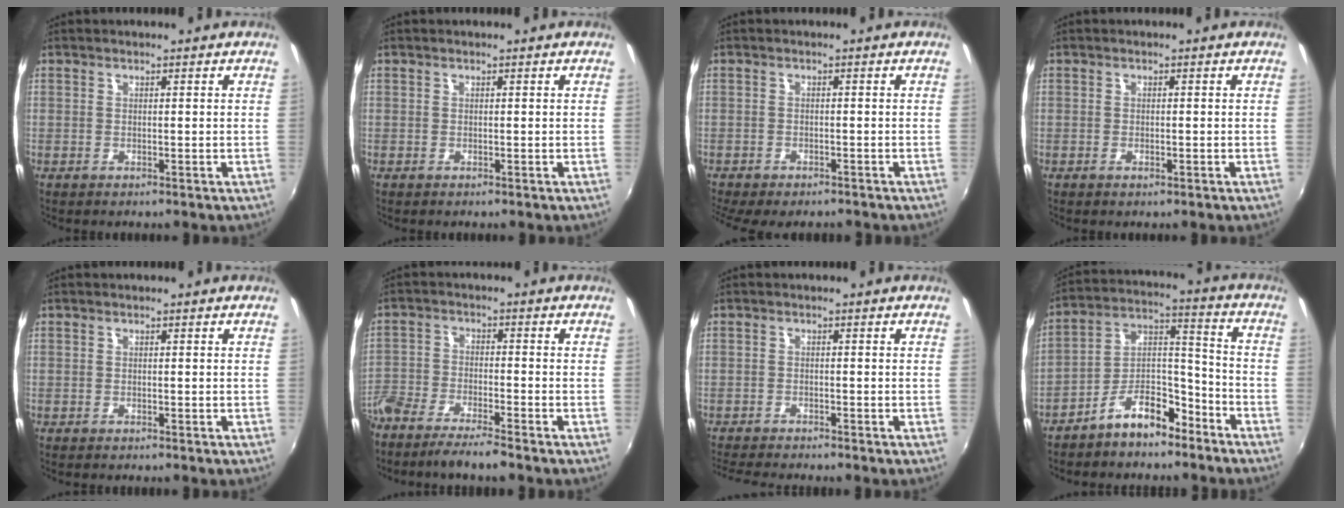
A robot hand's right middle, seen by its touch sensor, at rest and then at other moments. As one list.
[{"total": 0.0}, {"total": 6.9, "force": [-5.8, 1.9, 3.2], "torque": [-0.076, -0.032, -0.092]}, {"total": 0.8, "force": [-0.5, 0.4, 0.5], "torque": [-0.009, -0.002, -0.008]}, {"total": 0.6, "force": [-0.6, 0.1, 0.2], "torque": [-0.003, -0.003, -0.012]}, {"total": 8.8, "force": [-7.3, 1.1, 4.8], "torque": [-0.122, -0.023, -0.139]}, {"total": 6.1, "force": [-5.7, 0.2, 2.1], "torque": [-0.056, -0.022, -0.099]}, {"total": 10.4, "force": [-7.5, 4.5, 5.5], "torque": [-0.099, 0.046, -0.123]}]